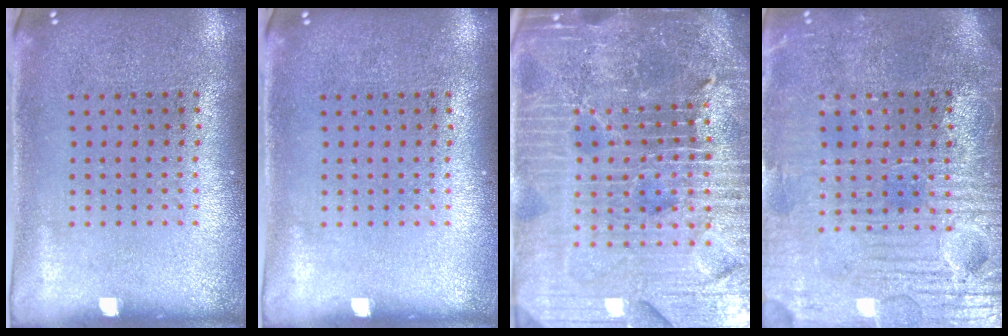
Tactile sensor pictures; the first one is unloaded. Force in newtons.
{"total": 0.0}
{"total": 6.7, "press": 5.9, "slide": 3.2}
{"total": 4.0, "press": 3.8, "slide": 1.3}